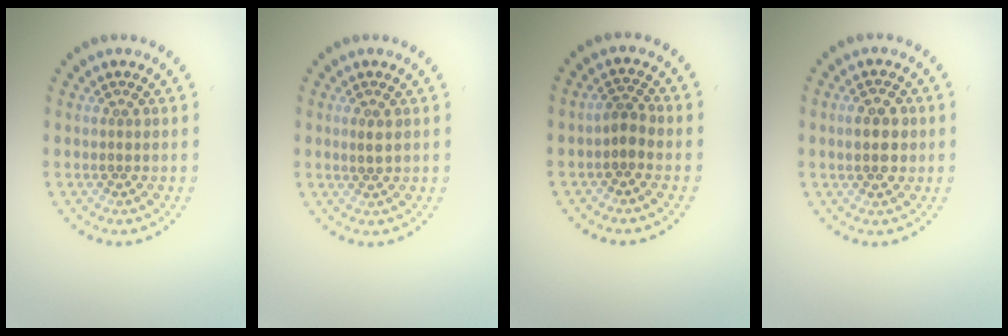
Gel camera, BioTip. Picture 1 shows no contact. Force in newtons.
{"total": 1.1, "press": 1.0, "slide": 0.4}
{"total": 1.5, "press": 1.3, "slide": 0.8}
{"total": 3.0, "press": 3.0, "slide": 0.1}